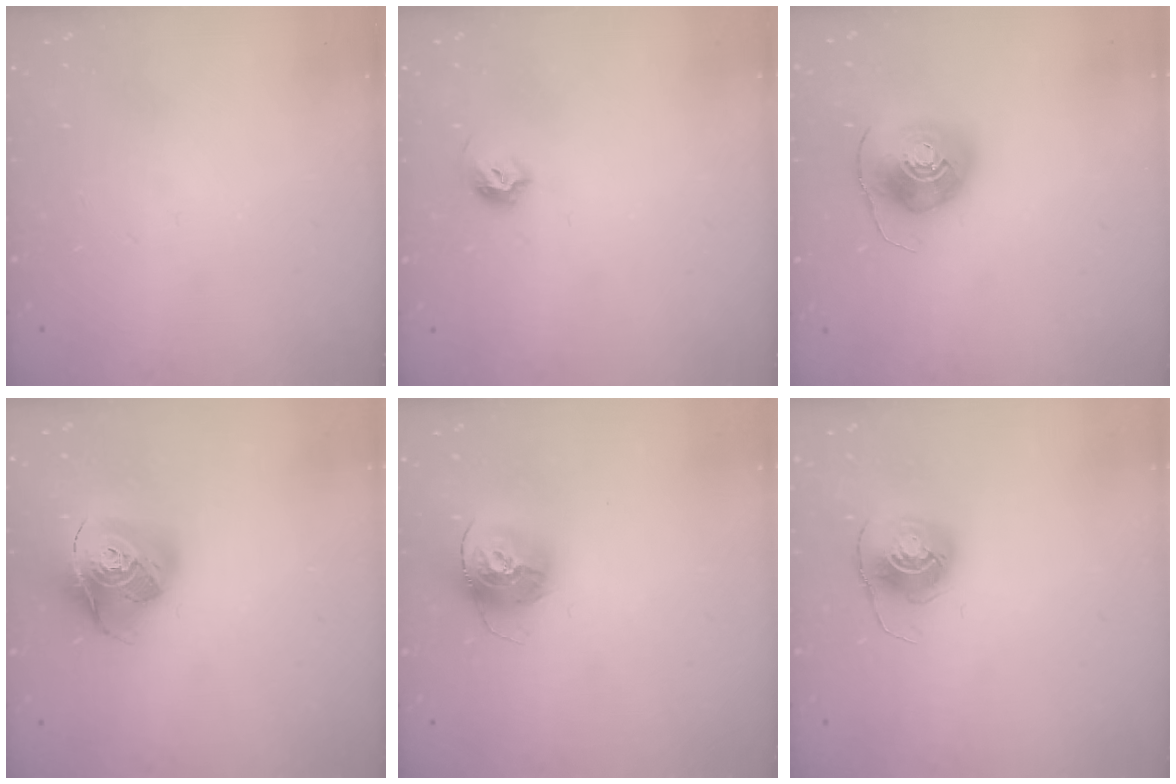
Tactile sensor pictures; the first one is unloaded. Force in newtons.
{"total": 5.6, "press": 5.5, "slide": 1.3}
{"total": 9.8, "press": 9.7, "slide": 1.2}
{"total": 16.4, "press": 16.3, "slide": 1.8}
{"total": 14.6, "press": 14.6, "slide": 1.5}
{"total": 6.8, "press": 6.8, "slide": 0.3}